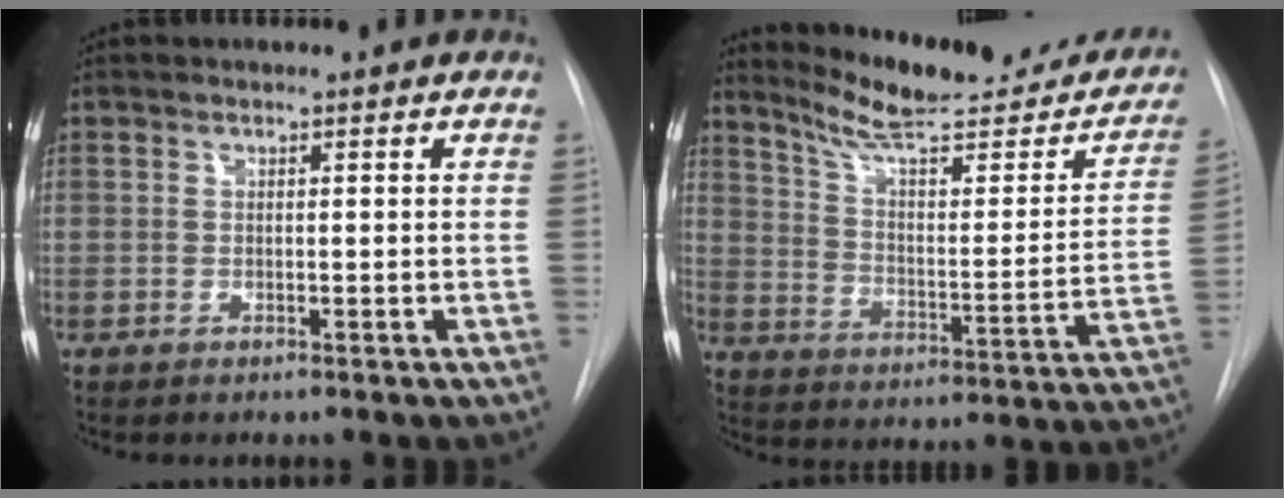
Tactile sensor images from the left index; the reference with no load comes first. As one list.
[{"total": 23.9, "force": [20.3, 4.7, 11.7], "torque": [-0.158, -0.040, 0.274]}]